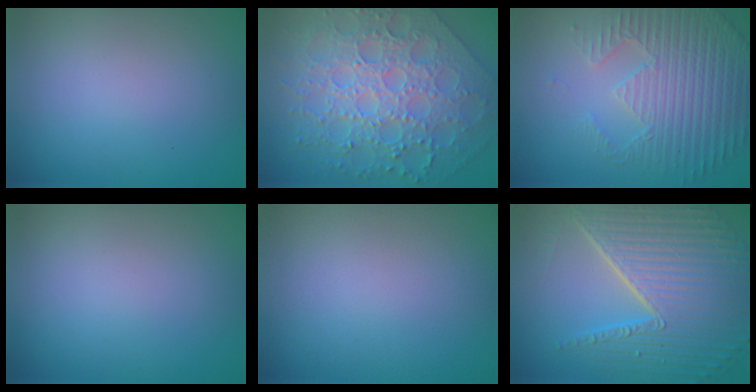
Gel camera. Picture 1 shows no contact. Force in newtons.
{"total": 7.6, "press": 6.3, "slide": 4.3}
{"total": 5.3, "press": 4.7, "slide": 2.4}
{"total": 0.0}
{"total": 0.0}
{"total": 10.2, "press": 6.5, "slide": 7.9}